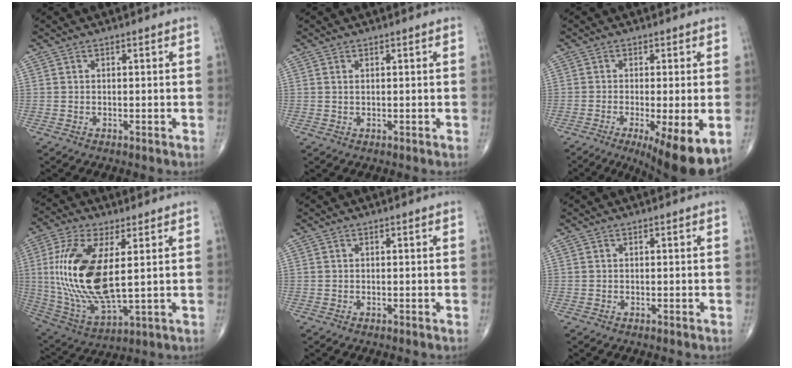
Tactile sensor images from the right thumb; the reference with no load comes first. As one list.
[{"total": 0.6, "force": [0.3, 0.3, 0.5], "torque": [-0.013, 0.002, 0.007]}, {"total": 12.2, "force": [-4.8, 3.0, 10.9], "torque": [-0.144, -0.019, -0.067]}, {"total": 19.7, "force": [2.6, 8.1, 17.8], "torque": [-0.383, -0.022, 0.058]}, {"total": 0.0}, {"total": 0.0}]